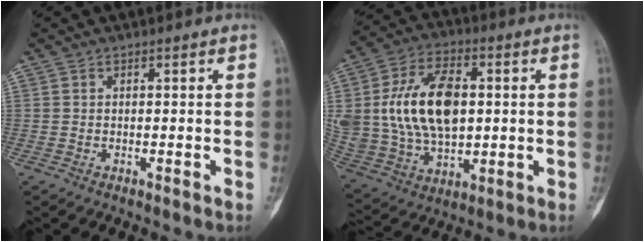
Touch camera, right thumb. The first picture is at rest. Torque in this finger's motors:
{"motor_torque": [-0.99, 1.95, 0.98, 0.71, 0.19]}